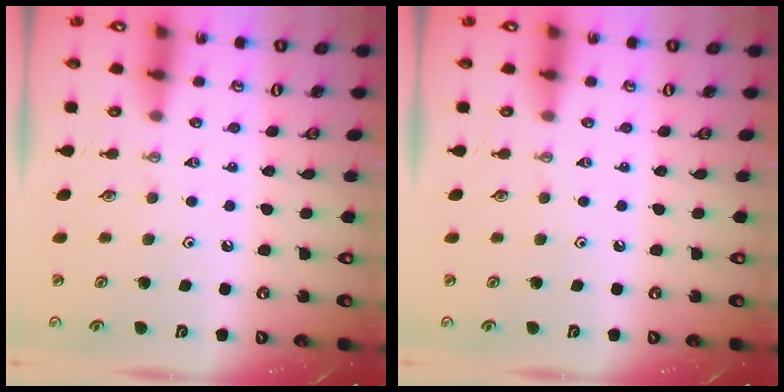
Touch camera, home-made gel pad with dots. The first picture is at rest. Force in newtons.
{"total": 0.0}